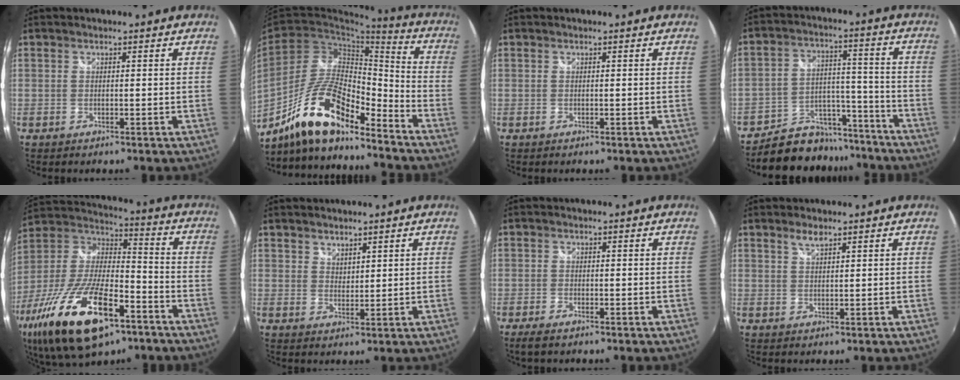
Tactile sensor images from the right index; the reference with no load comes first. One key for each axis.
{"total": 16.5, "fx": -11.5, "fy": 4.5, "fz": 10.8, "tx": -0.210, "ty": -0.002, "tz": -0.216}
{"total": 0.0}
{"total": 13.3, "fx": -11.2, "fy": 6.8, "fz": 2.2, "tx": -0.045, "ty": 0.054, "tz": -0.159}
{"total": 27.0, "fx": -13.9, "fy": 10.8, "fz": 20.5, "tx": -0.412, "ty": -0.045, "tz": -0.242}
{"total": 2.5, "fx": 2.1, "fy": 1.3, "fz": 0.5, "tx": 0.001, "ty": 0.003, "tz": 0.036}
{"total": 2.8, "fx": -2.1, "fy": 0.9, "fz": 1.7, "tx": -0.043, "ty": -0.008, "tz": -0.040}
{"total": 1.9, "fx": 1.5, "fy": 0.5, "fz": 1.1, "tx": -0.019, "ty": 0.002, "tz": 0.026}